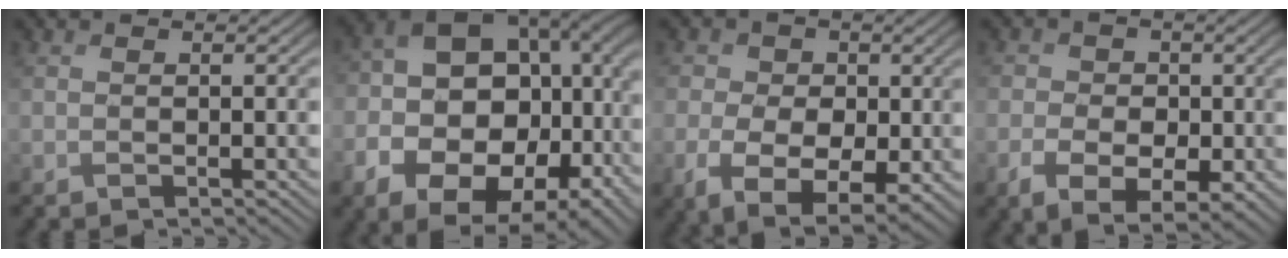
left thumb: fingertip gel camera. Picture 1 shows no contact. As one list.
[{"total": 19.7, "force": [-6.0, 13.9, 12.6], "torque": [-0.217, -0.058, -0.049]}, {"total": 7.6, "force": [-2.1, 5.6, 4.7], "torque": [-0.092, -0.021, -0.032]}, {"total": 5.7, "force": [-2.5, 4.1, 3.0], "torque": [-0.053, -0.021, -0.036]}]